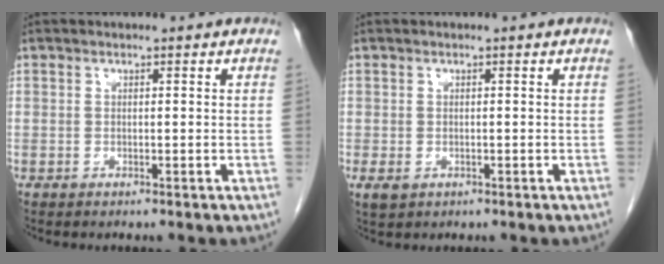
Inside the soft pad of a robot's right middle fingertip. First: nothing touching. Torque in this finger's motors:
{"motor_torque": [0.33, -0.03, 0.15, 0.04]}